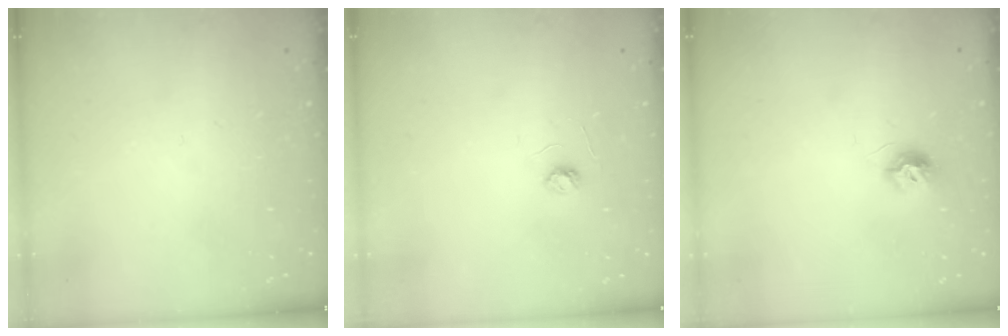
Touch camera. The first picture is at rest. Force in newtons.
{"total": 3.1, "press": 3.1, "slide": 0.4}
{"total": 7.6, "press": 7.6, "slide": 0.4}